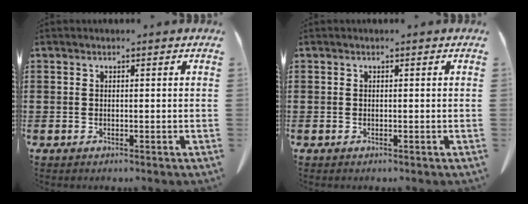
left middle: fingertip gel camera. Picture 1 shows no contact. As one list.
[{"total": 0.0}]